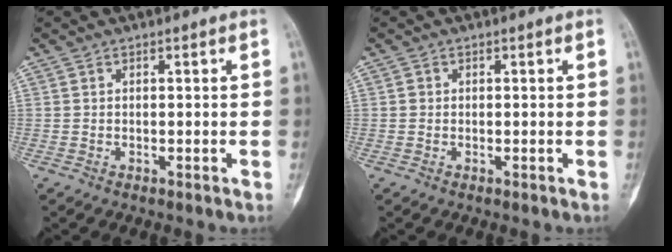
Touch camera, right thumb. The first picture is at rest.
{"total": 0.6, "force": [0.0, 0.6, 0.2], "torque": [0.000, 0.003, 0.000]}